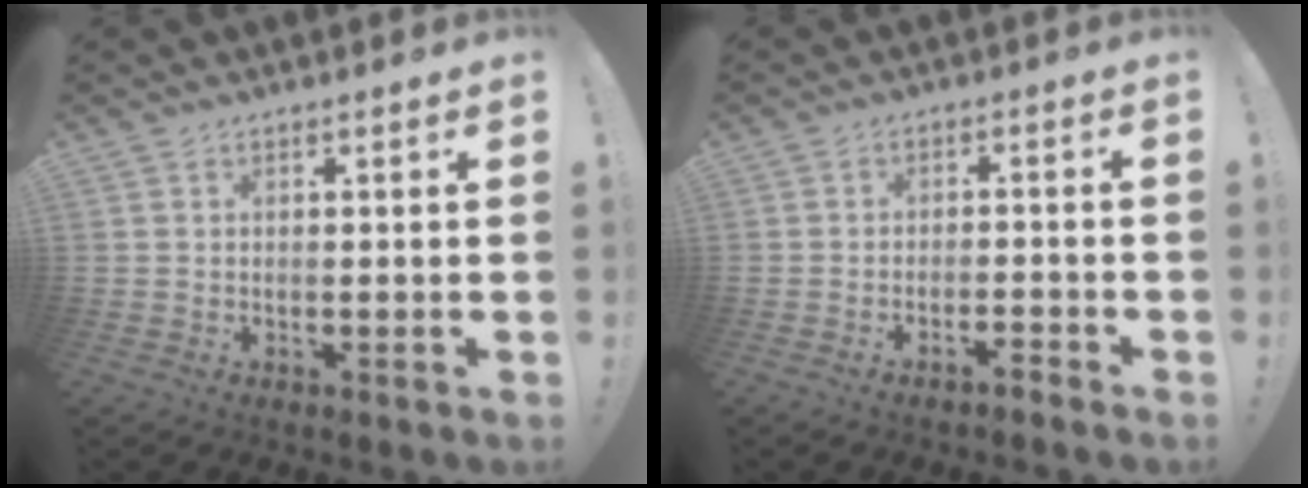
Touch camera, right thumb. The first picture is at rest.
{"total": 2.9, "force": [-2.4, 0.5, 1.6], "torque": [-0.023, 0.011, -0.041]}